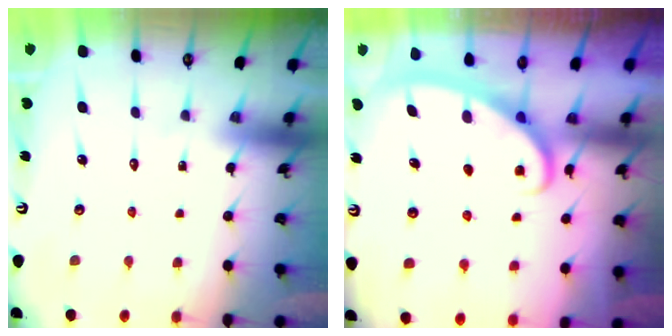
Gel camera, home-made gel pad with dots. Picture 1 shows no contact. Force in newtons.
{"total": 2.8, "press": 2.8, "slide": 0.4}